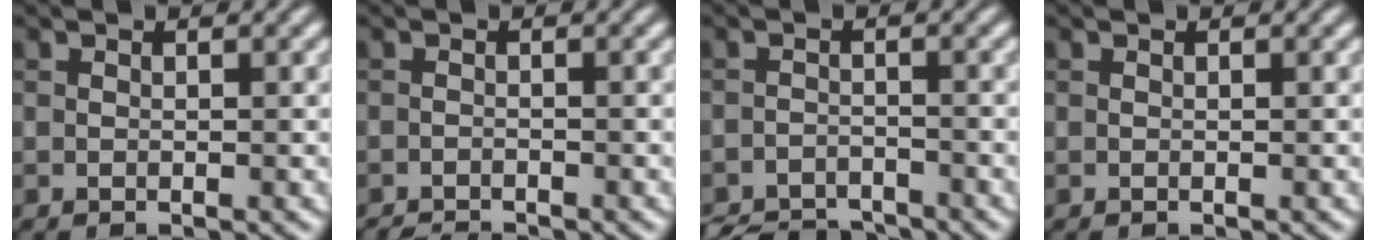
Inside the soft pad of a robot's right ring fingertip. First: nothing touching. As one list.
[{"total": 1.4, "force": [-1.4, 0.1, 0.2], "torque": [0.002, -0.004, -0.027]}, {"total": 4.2, "force": [-3.9, 1.2, 0.8], "torque": [-0.007, -0.008, -0.072]}, {"total": 0.0}]